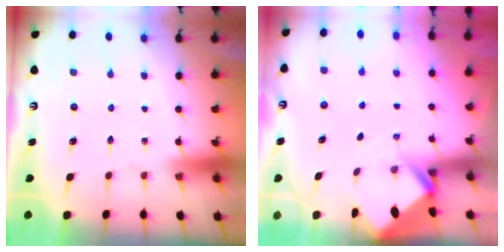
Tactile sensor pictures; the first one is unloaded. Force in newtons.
{"total": 2.4, "press": 2.4, "slide": 0.1}